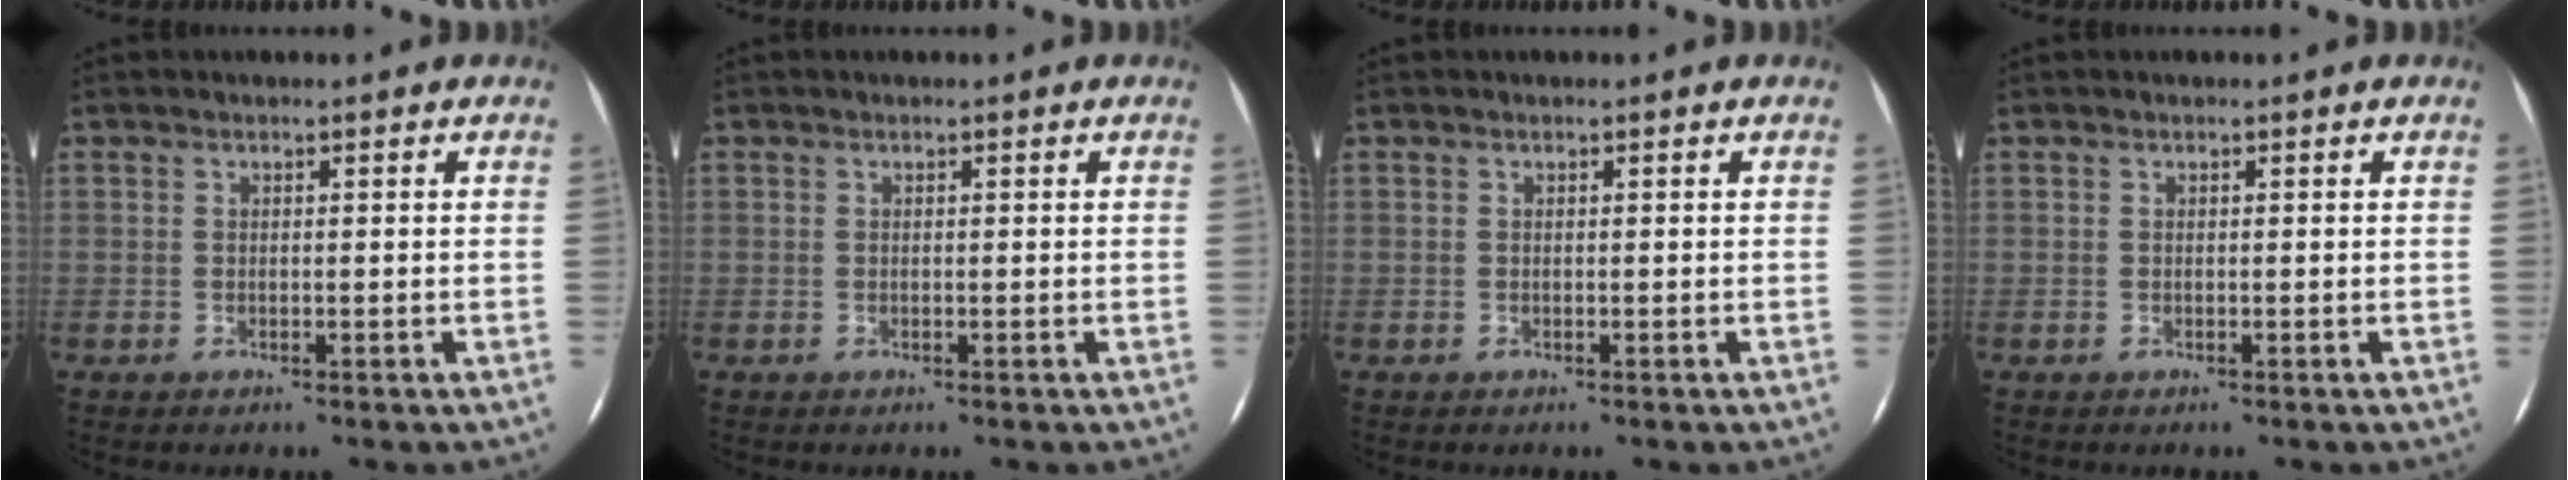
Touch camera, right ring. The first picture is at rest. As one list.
[{"total": 0.0}, {"total": 0.0}, {"total": 0.0}]